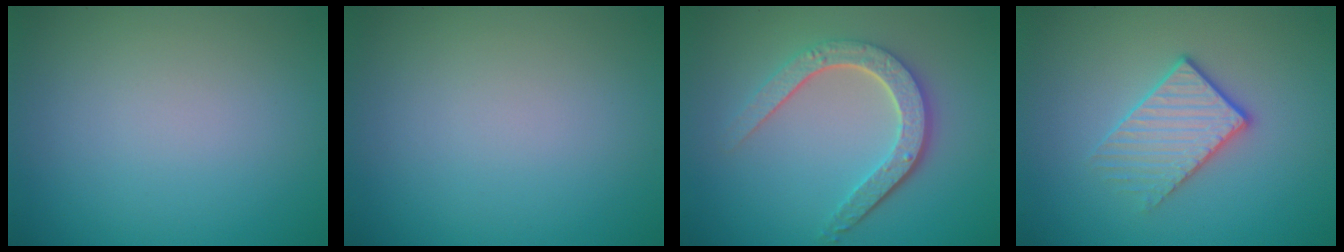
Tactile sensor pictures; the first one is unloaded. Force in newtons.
{"total": 0.0}
{"total": 4.7, "press": 3.6, "slide": 3.0}
{"total": 3.2, "press": 3.0, "slide": 1.3}